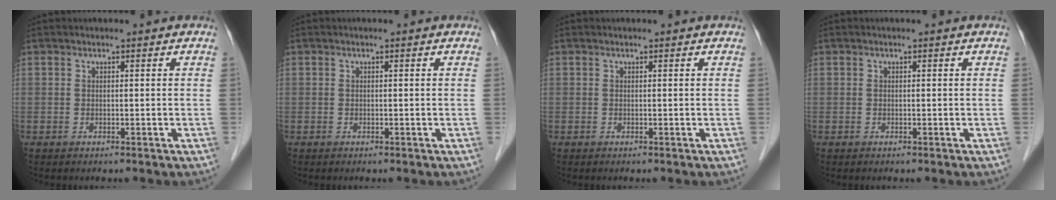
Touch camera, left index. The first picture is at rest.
{"total": 0.0}
{"total": 0.0}
{"total": 0.0}